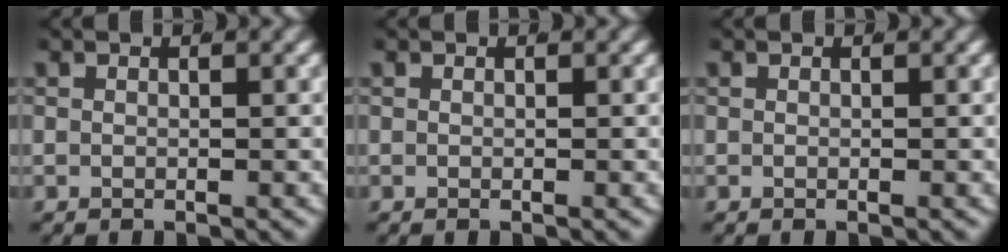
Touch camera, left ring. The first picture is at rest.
{"total": 0.0}
{"total": 0.0}